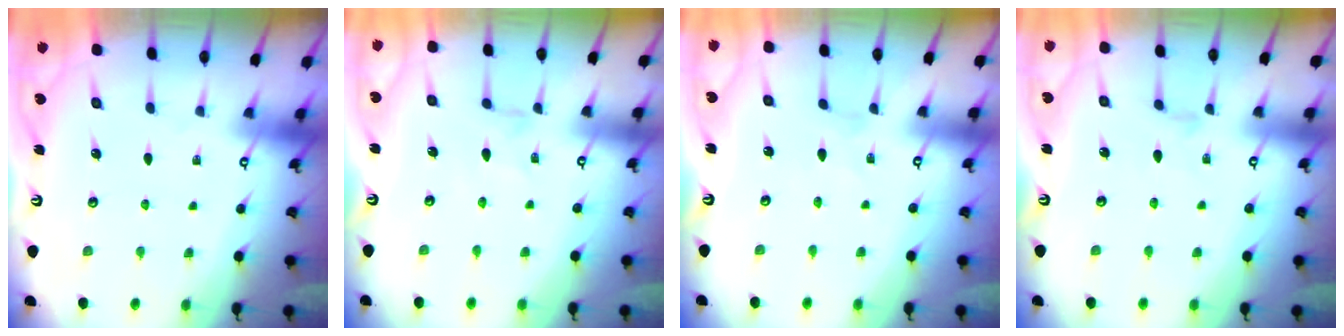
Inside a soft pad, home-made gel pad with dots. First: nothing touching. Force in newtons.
{"total": 0.0}
{"total": 0.0}
{"total": 0.6, "press": 0.6, "slide": 0.2}